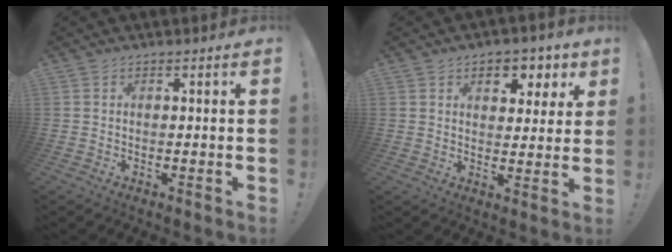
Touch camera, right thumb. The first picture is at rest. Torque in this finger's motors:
{"motor_torque": [0.21, 1.81, 0.78, 0.21, 0.00]}